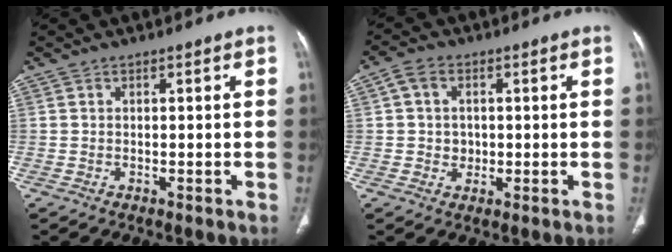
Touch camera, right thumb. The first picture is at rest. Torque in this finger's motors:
{"motor_torque": [-0.07, 0.10, 0.16, -0.31, 0.01]}